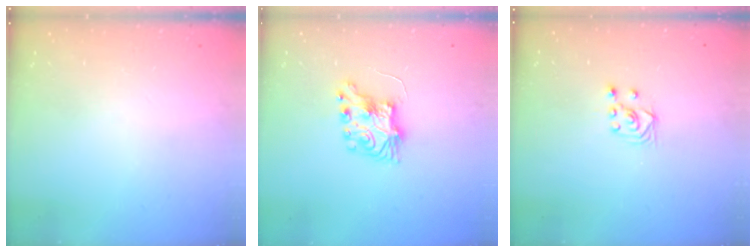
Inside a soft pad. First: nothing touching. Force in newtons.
{"total": 7.8, "press": 7.7, "slide": 0.4}
{"total": 2.6, "press": 2.5, "slide": 1.0}